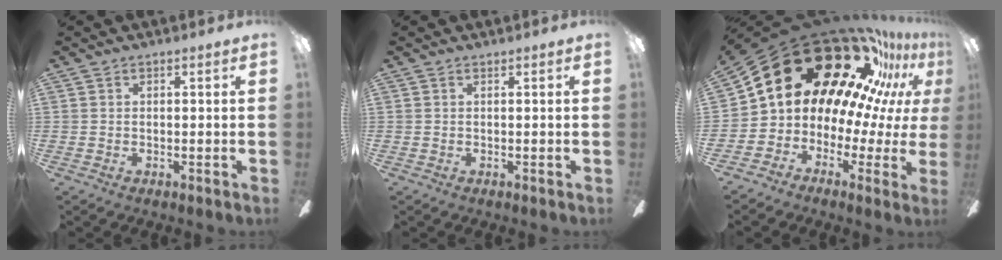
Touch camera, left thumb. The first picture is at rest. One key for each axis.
{"total": 0.0}
{"total": 26.8, "fx": 15.4, "fy": 15.3, "fz": 15.7, "tx": -0.258, "ty": -0.120, "tz": 0.296}